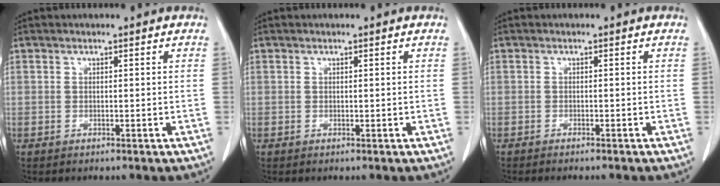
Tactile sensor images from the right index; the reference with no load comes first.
{"total": 0.0}
{"total": 2.7, "force": [-2.4, 0.1, 1.2], "torque": [-0.018, -0.003, -0.029]}